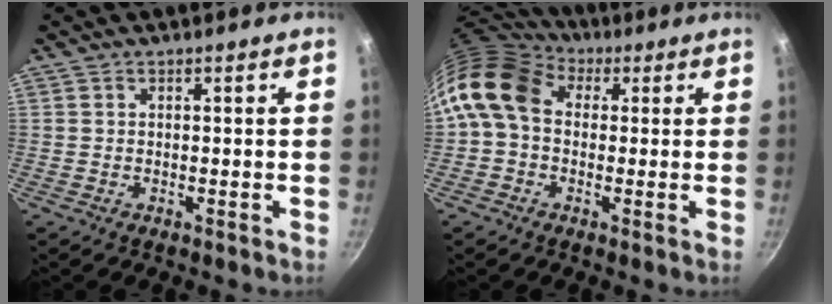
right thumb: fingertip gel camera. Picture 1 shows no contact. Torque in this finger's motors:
{"motor_torque": [0.77, 2.70, 0.29, -0.24, 0.24]}